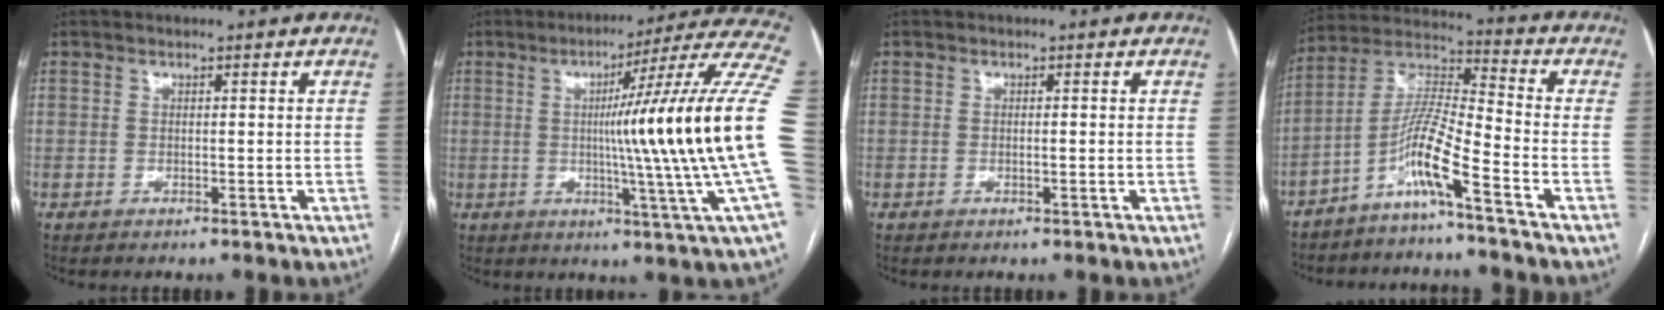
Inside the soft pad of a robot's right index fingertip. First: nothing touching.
{"total": 22.7, "force": [0.0, -2.7, 22.5], "torque": [-0.248, 0.010, -0.020]}
{"total": 0.5, "force": [-0.1, -0.1, 0.5], "torque": [-0.009, 0.000, -0.001]}
{"total": 9.3, "force": [-5.5, -0.7, 7.5], "torque": [-0.157, 0.005, -0.114]}